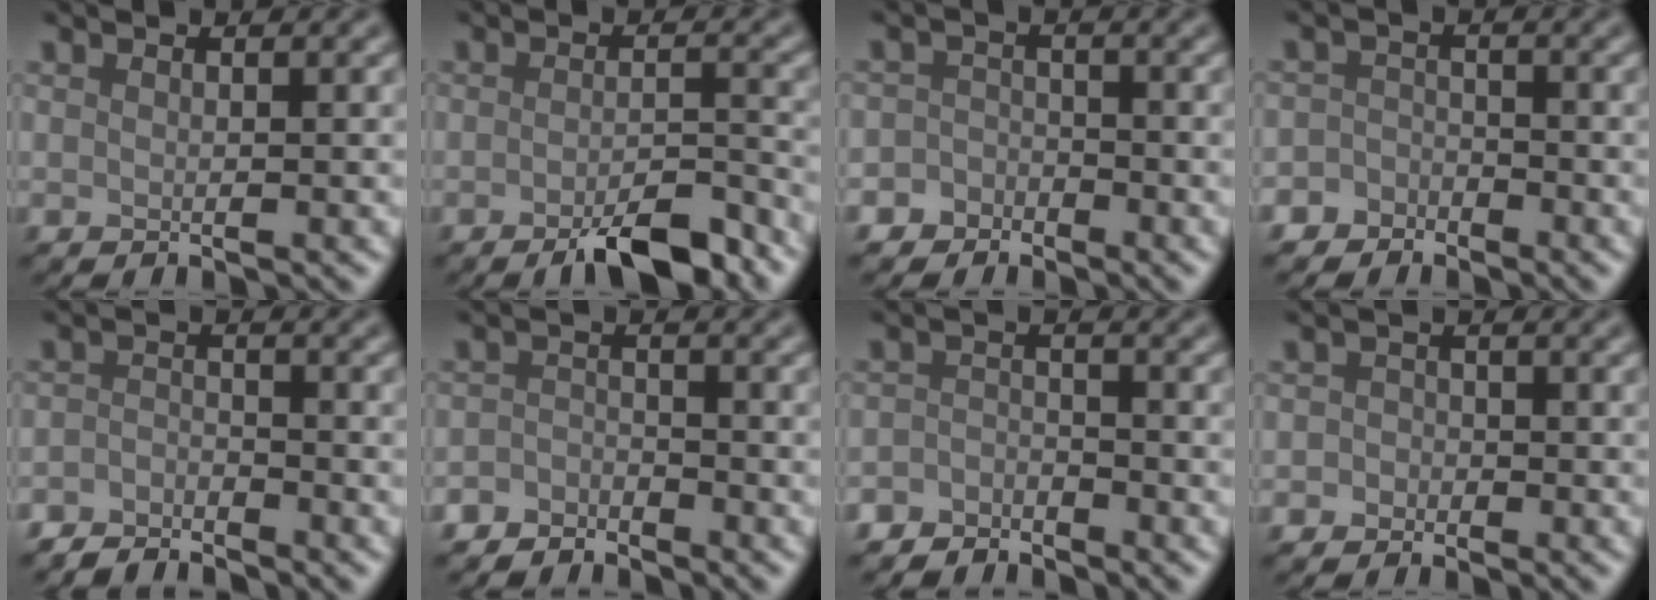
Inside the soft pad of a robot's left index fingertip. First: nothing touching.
{"total": 5.4, "force": [-3.6, 1.5, 3.7], "torque": [-0.055, 0.002, -0.055]}
{"total": 2.9, "force": [-1.9, 2.2, -0.1], "torque": [0.041, 0.005, -0.045]}
{"total": 2.8, "force": [-2.0, 1.9, -0.1], "torque": [0.035, 0.006, -0.044]}
{"total": 2.4, "force": [-2.3, 0.7, 0.3], "torque": [-0.006, 0.002, -0.049]}
{"total": 2.0, "force": [-1.7, 0.9, -0.1], "torque": [0.004, 0.006, -0.038]}
{"total": 2.2, "force": [-2.0, 1.0, 0.0], "torque": [0.004, 0.007, -0.042]}
{"total": 1.5, "force": [-0.6, 1.4, 0.2], "torque": [0.019, 0.003, -0.017]}